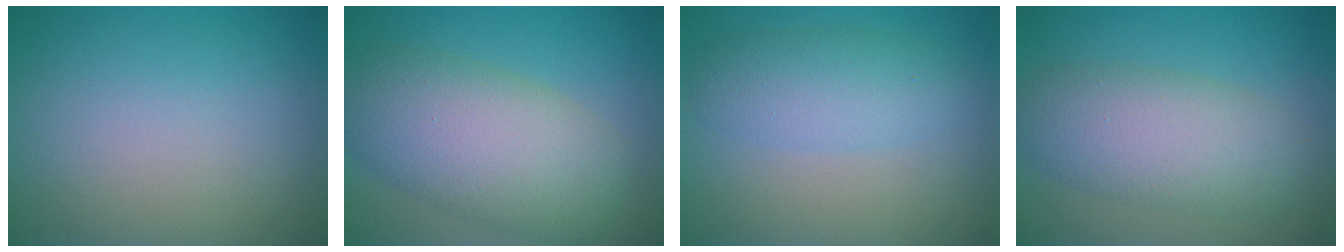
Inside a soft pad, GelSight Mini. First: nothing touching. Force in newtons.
{"total": 8.8, "press": 8.8, "slide": 0.4}
{"total": 3.7, "press": 3.7, "slide": 0.1}
{"total": 6.2, "press": 6.2, "slide": 0.4}